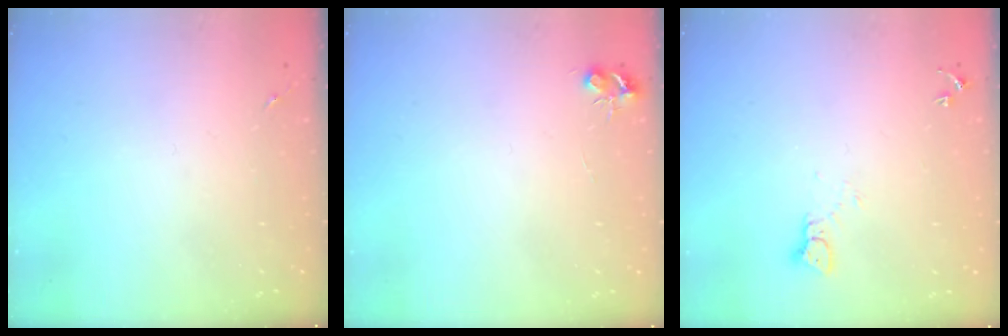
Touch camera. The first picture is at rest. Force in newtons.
{"total": 5.3, "press": 5.3, "slide": 0.7}
{"total": 3.3, "press": 3.3, "slide": 0.3}